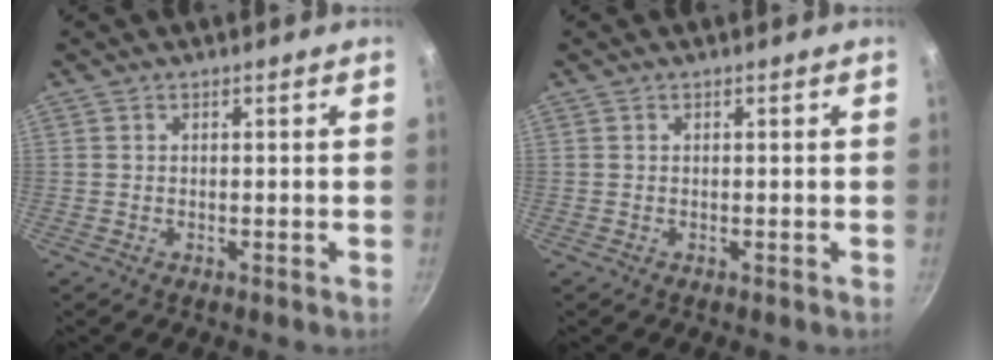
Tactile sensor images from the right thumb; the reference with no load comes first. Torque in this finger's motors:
{"motor_torque": [-0.12, 0.07, 0.00, 0.00, 0.01]}